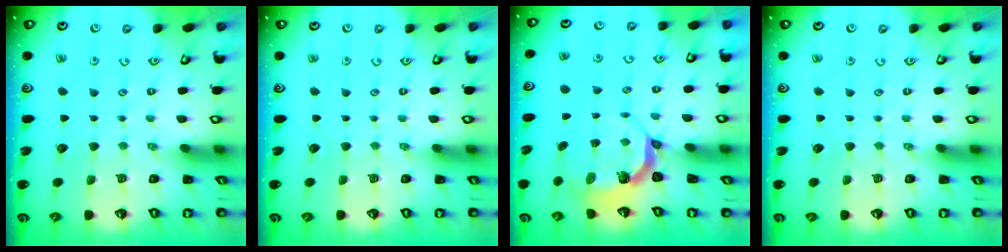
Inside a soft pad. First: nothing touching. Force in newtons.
{"total": 0.0}
{"total": 4.3, "press": 2.9, "slide": 3.2}
{"total": 0.0}